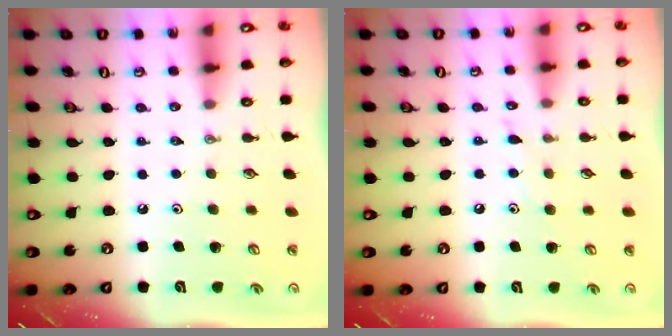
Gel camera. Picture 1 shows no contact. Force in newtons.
{"total": 4.6, "press": 4.6, "slide": 0.3}